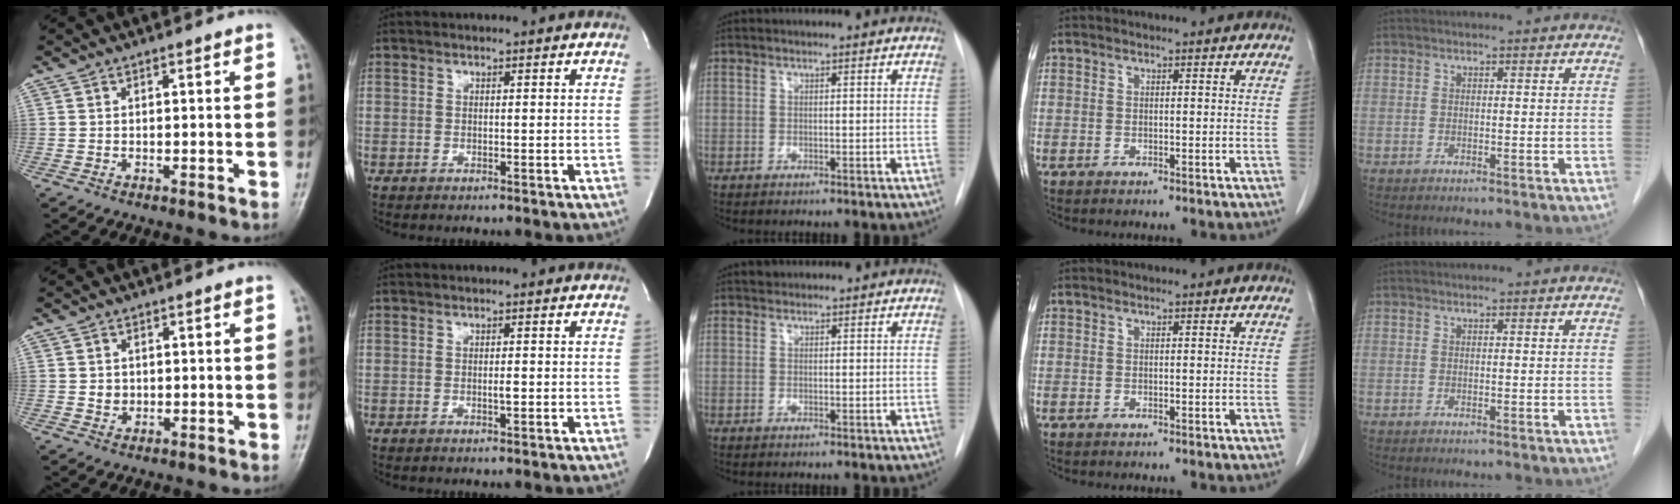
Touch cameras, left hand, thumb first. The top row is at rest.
{"thumb": {"total": 2.0, "force": [0.2, 1.8, 0.8], "torque": [-0.004, 0.001, 0.007]}, "index": {"total": 0.8, "force": [-0.1, 0.1, 0.8], "torque": [-0.017, -0.001, -0.001]}, "middle": {"total": 0.7, "force": [0.6, 0.4, -0.1], "torque": [-0.002, 0.006, 0.010]}}